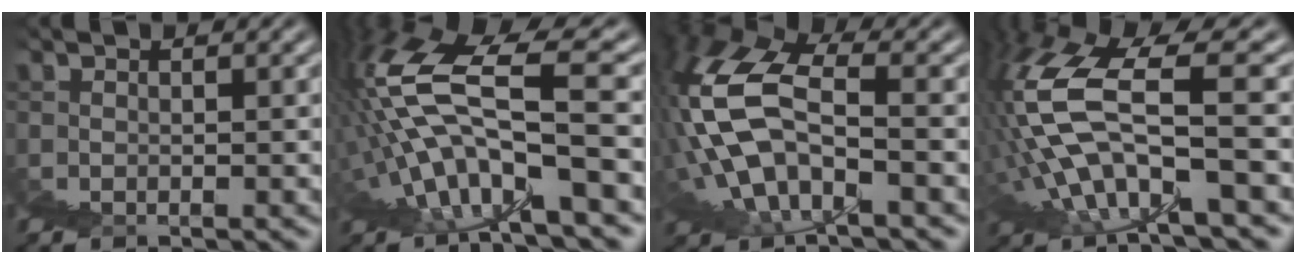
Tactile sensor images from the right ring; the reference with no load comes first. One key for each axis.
{"total": 8.3, "fx": 4.3, "fy": 0.8, "fz": 7.1, "tx": -0.132, "ty": 0.039, "tz": 0.064}
{"total": 9.1, "fx": 2.5, "fy": 6.0, "fz": 6.4, "tx": -0.144, "ty": 0.001, "tz": 0.038}
{"total": 7.9, "fx": 3.9, "fy": 1.5, "fz": 6.7, "tx": -0.156, "ty": 0.019, "tz": 0.065}